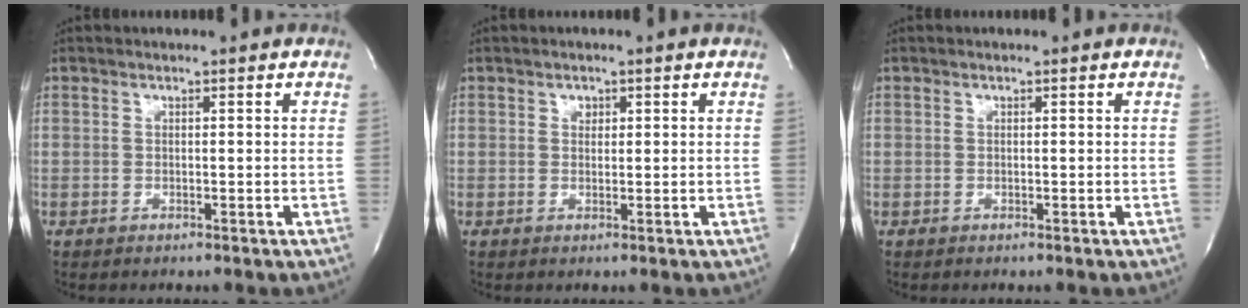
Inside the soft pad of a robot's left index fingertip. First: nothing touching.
{"total": 1.0, "force": [0.5, 0.8, 0.5], "torque": [-0.005, 0.000, 0.006]}
{"total": 0.0}